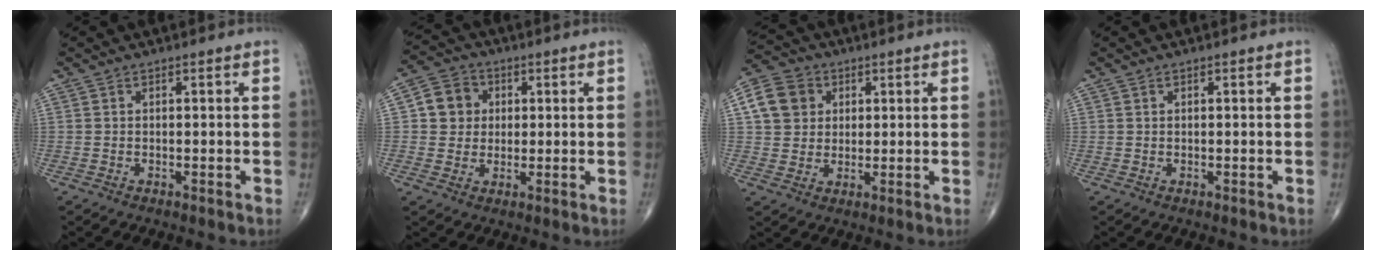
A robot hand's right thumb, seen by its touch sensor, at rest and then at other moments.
{"total": 7.1, "force": [1.2, 6.5, 2.6], "torque": [-0.018, 0.006, 0.011]}
{"total": 8.8, "force": [2.3, 7.7, 3.6], "torque": [-0.051, 0.002, 0.033]}
{"total": 0.0}